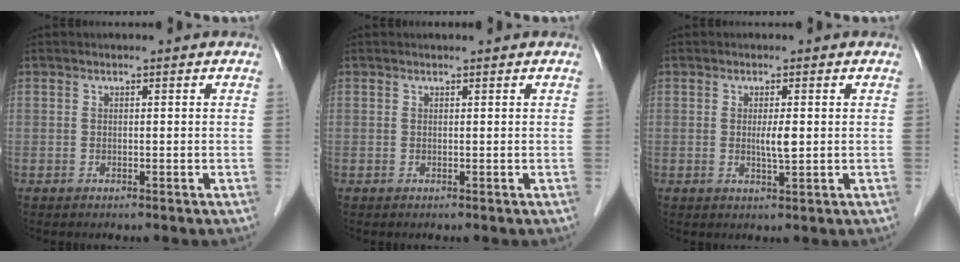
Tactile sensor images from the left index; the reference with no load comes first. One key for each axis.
{"total": 0.6, "fx": 0.5, "fy": 0.0, "fz": 0.2, "tx": -0.006, "ty": 0.005, "tz": 0.009}
{"total": 2.4, "fx": 0.1, "fy": 0.3, "fz": 2.4, "tx": -0.044, "ty": -0.003, "tz": 0.003}